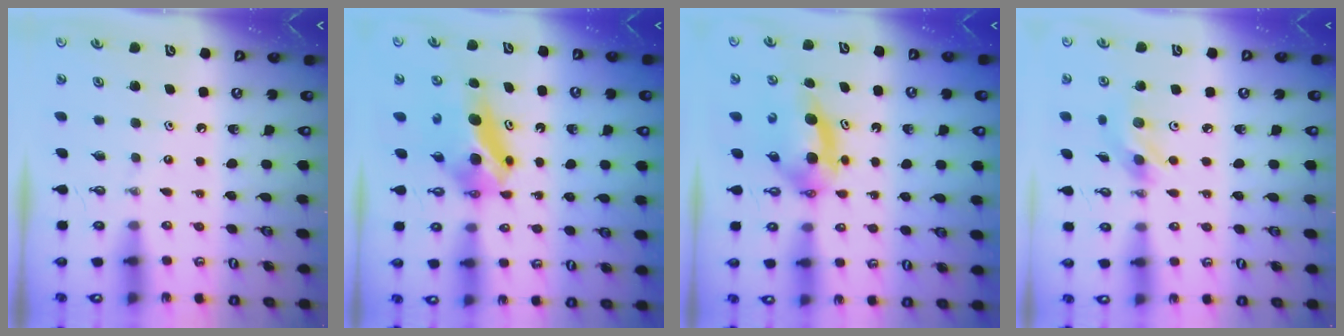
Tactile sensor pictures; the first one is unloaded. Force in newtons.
{"total": 6.9, "press": 6.6, "slide": 2.1}
{"total": 5.8, "press": 5.6, "slide": 1.4}
{"total": 7.5, "press": 7.5, "slide": 0.7}